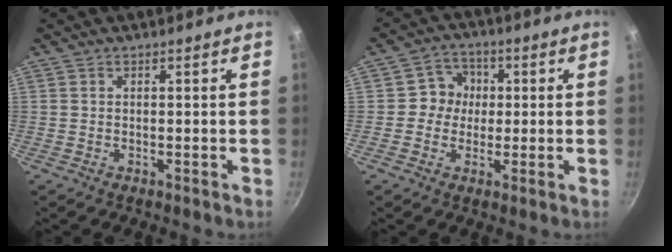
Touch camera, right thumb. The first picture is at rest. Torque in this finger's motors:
{"motor_torque": [-0.30, 0.23, 0.59, 0.12, 0.01]}